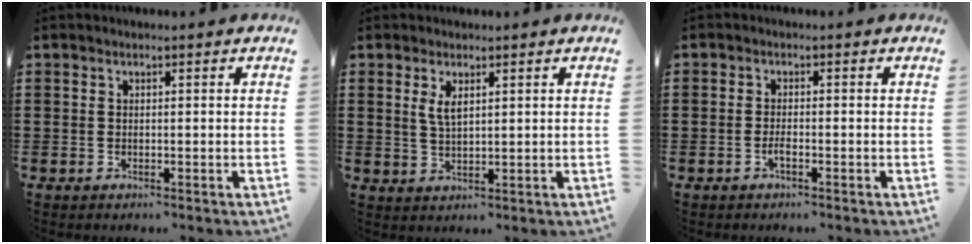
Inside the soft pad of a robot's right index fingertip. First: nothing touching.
{"total": 2.8, "force": [1.3, 1.0, 2.2], "torque": [-0.048, 0.004, 0.021]}
{"total": 1.5, "force": [-0.8, 0.3, 1.2], "torque": [-0.025, -0.002, -0.013]}